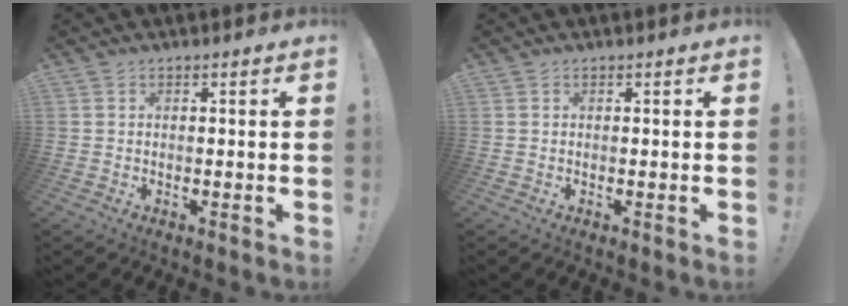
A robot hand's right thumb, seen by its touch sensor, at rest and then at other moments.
{"total": 0.0}